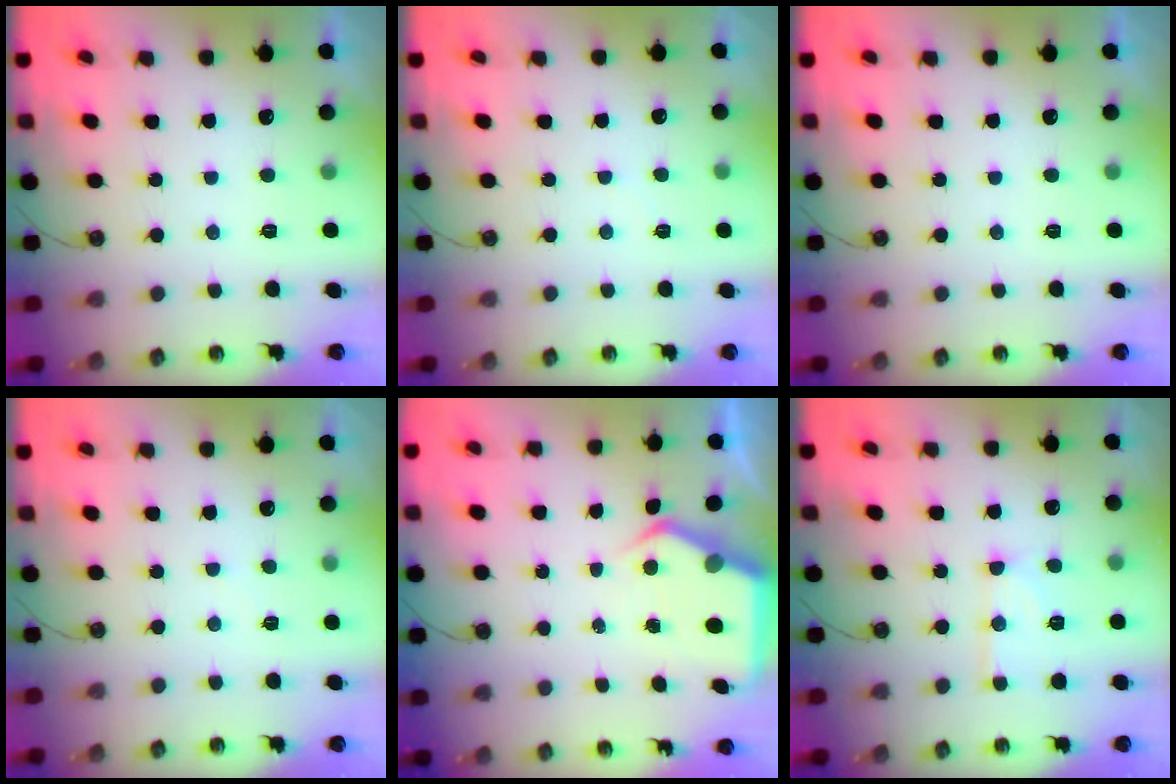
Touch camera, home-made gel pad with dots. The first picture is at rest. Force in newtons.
{"total": 2.4, "press": 2.4, "slide": 0.4}
{"total": 0.0}
{"total": 2.4, "press": 2.4, "slide": 0.4}
{"total": 5.3, "press": 5.3, "slide": 0.5}
{"total": 11.3, "press": 11.2, "slide": 1.1}